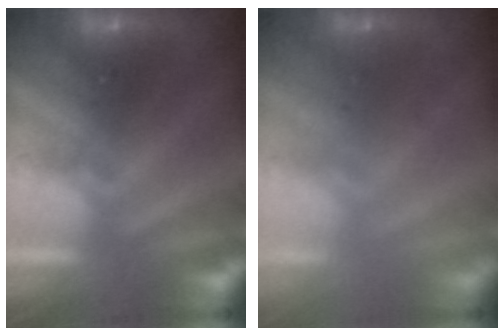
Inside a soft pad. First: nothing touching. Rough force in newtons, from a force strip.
{"total": 2.5}